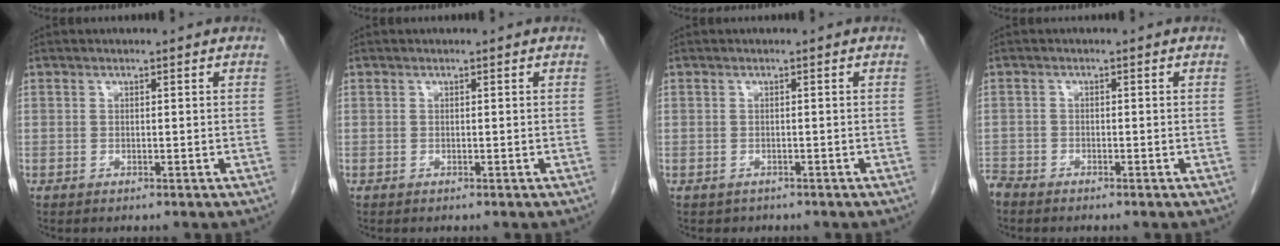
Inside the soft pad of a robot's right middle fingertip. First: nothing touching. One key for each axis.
{"total": 0.0}
{"total": 1.2, "fx": -0.9, "fy": 0.8, "fz": -0.1, "tx": -0.011, "ty": 0.002, "tz": -0.011}
{"total": 2.1, "fx": -2.0, "fy": 0.4, "fz": 0.1, "tx": -0.004, "ty": -0.006, "tz": -0.039}